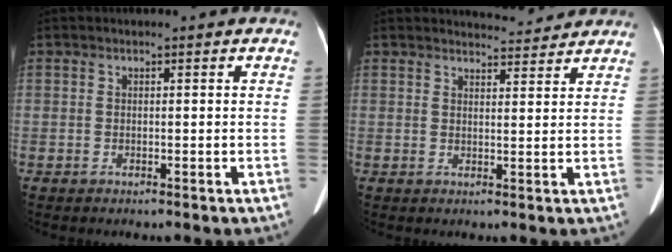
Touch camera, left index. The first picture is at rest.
{"total": 4.7, "force": [4.7, 0.5, 0.1], "torque": [-0.009, 0.006, 0.058]}